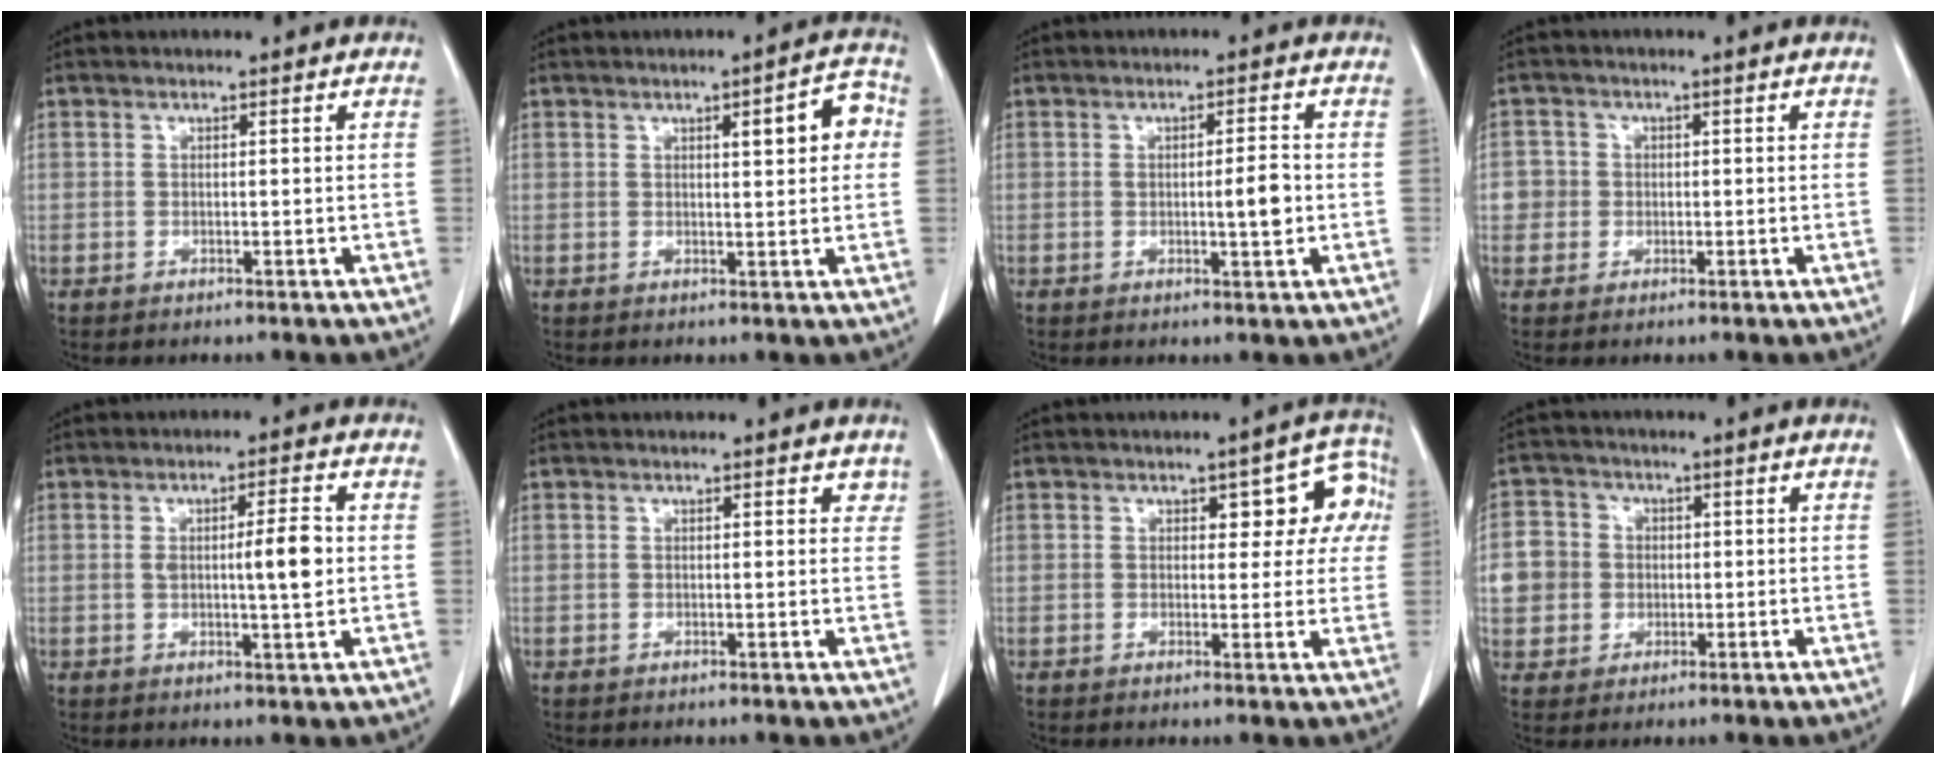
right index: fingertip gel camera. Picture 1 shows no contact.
{"total": 5.8, "force": [1.3, 1.4, 5.4], "torque": [-0.067, 0.015, 0.015]}
{"total": 3.9, "force": [-0.3, 0.6, 3.8], "torque": [-0.057, -0.001, -0.003]}
{"total": 3.1, "force": [-0.1, 3.1, 0.0], "torque": [0.015, 0.009, -0.003]}
{"total": 5.6, "force": [0.3, 0.8, 5.5], "torque": [-0.082, 0.003, 0.004]}
{"total": 1.5, "force": [0.9, 0.8, 0.9], "torque": [-0.001, 0.000, 0.005]}
{"total": 7.0, "force": [1.9, 3.7, 5.6], "torque": [-0.045, 0.029, 0.020]}
{"total": 8.7, "force": [0.1, 8.4, 2.0], "torque": [-0.059, 0.029, 0.014]}